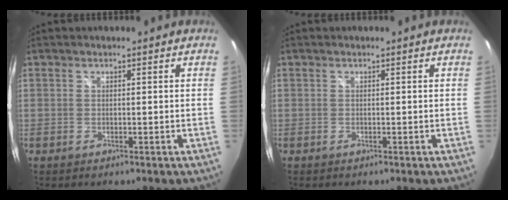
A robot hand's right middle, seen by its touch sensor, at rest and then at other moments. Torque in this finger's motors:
{"motor_torque": [0.08, -0.15, 0.00, 0.01]}